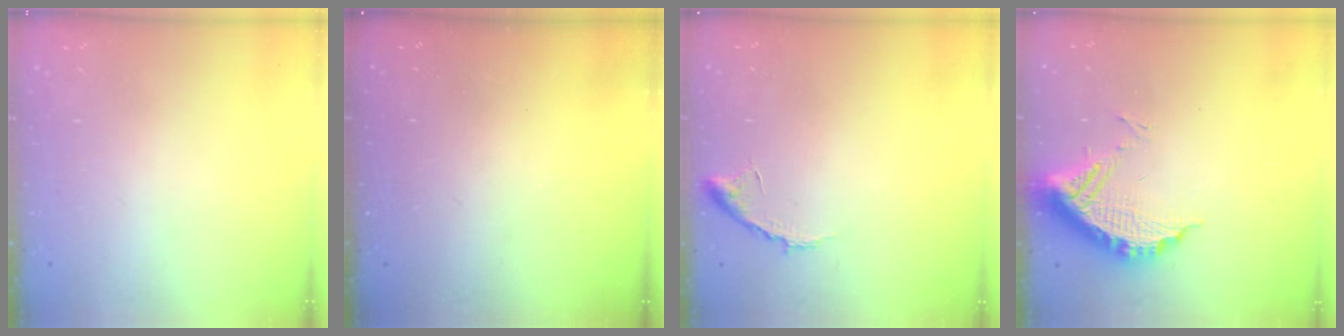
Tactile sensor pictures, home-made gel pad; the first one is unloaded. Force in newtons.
{"total": 2.8, "press": 2.8, "slide": 0.3}
{"total": 6.9, "press": 6.9, "slide": 0.6}
{"total": 11.0, "press": 11.0, "slide": 1.0}